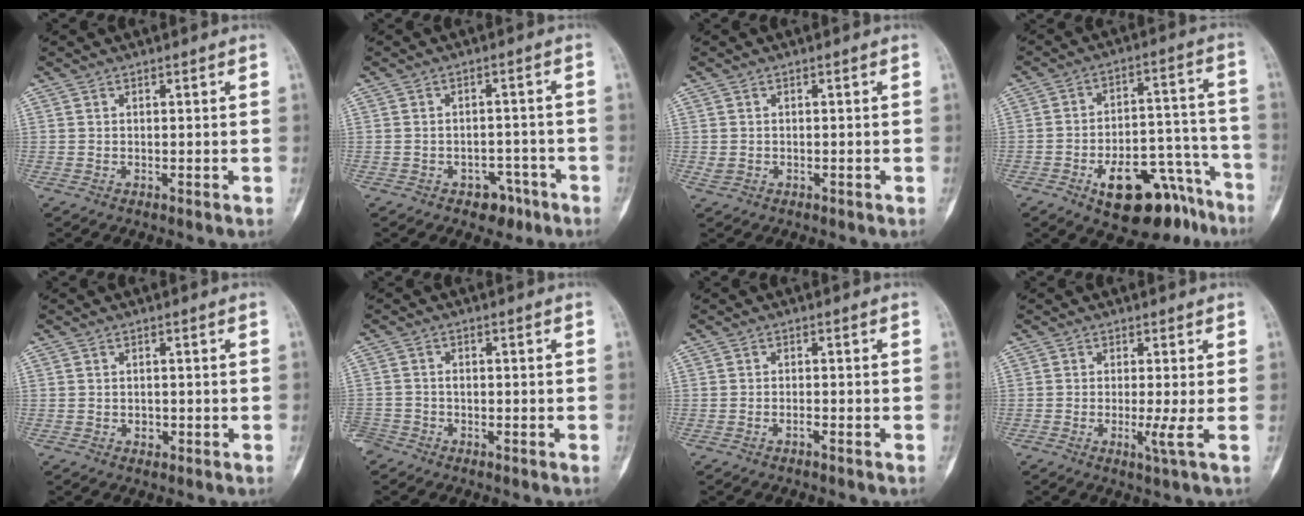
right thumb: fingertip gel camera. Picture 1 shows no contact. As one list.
[{"total": 4.8, "force": [-3.0, 3.3, 1.8], "torque": [0.001, 0.027, -0.036]}, {"total": 1.3, "force": [-0.3, 1.1, 0.6], "torque": [-0.014, 0.001, -0.004]}, {"total": 17.8, "force": [-10.9, 8.3, 11.4], "torque": [-0.124, 0.091, -0.158]}, {"total": 1.1, "force": [-0.4, 0.9, 0.5], "torque": [-0.002, 0.001, -0.004]}, {"total": 3.7, "force": [-2.7, 2.4, 0.6], "torque": [-0.008, 0.012, -0.057]}, {"total": 1.0, "force": [-0.8, 0.3, 0.5], "torque": [-0.012, 0.008, -0.014]}, {"total": 2.7, "force": [-0.5, -0.4, 2.6], "torque": [-0.060, -0.011, -0.014]}]